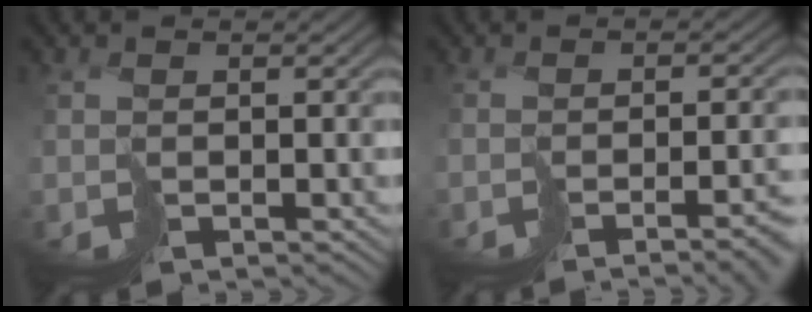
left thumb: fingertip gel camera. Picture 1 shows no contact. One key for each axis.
{"total": 4.9, "fx": -3.4, "fy": 0.4, "fz": 3.5, "tx": -0.032, "ty": -0.012, "tz": -0.042}